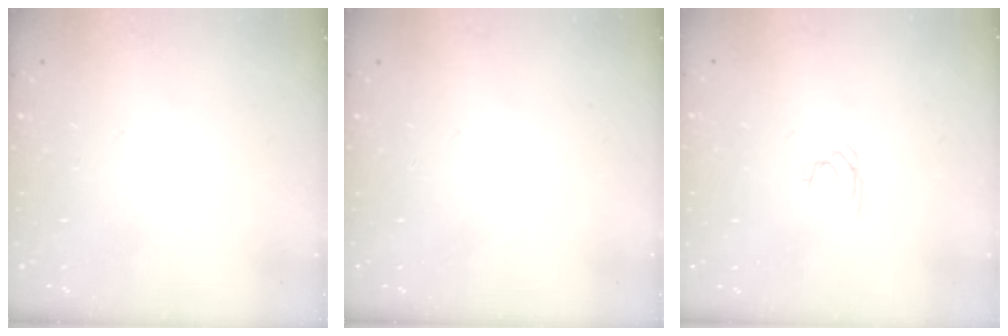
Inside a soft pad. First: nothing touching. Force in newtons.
{"total": 0.0}
{"total": 1.7, "press": 1.6, "slide": 0.4}